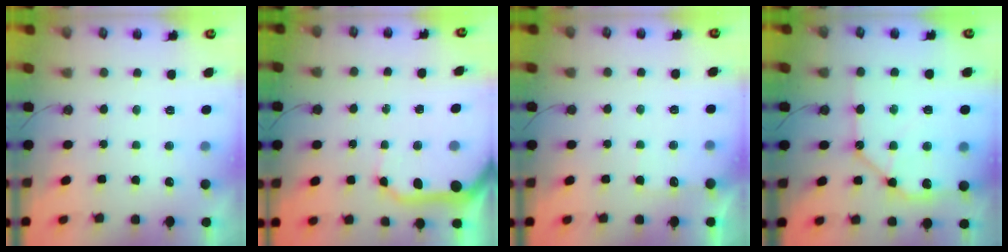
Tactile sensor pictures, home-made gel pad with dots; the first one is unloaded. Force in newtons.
{"total": 11.8, "press": 11.7, "slide": 1.5}
{"total": 4.3, "press": 4.2, "slide": 0.6}
{"total": 12.9, "press": 12.8, "slide": 1.5}